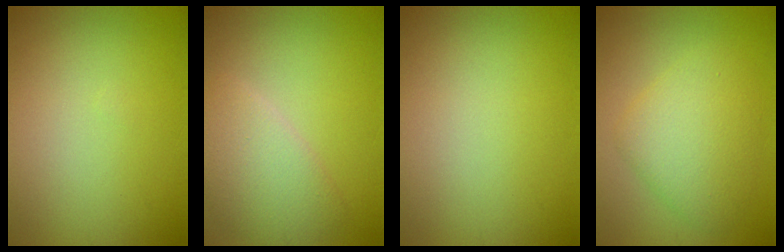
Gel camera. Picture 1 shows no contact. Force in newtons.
{"total": 3.6, "press": 3.6, "slide": 0.3}
{"total": 0.0}
{"total": 4.5, "press": 4.5, "slide": 0.3}